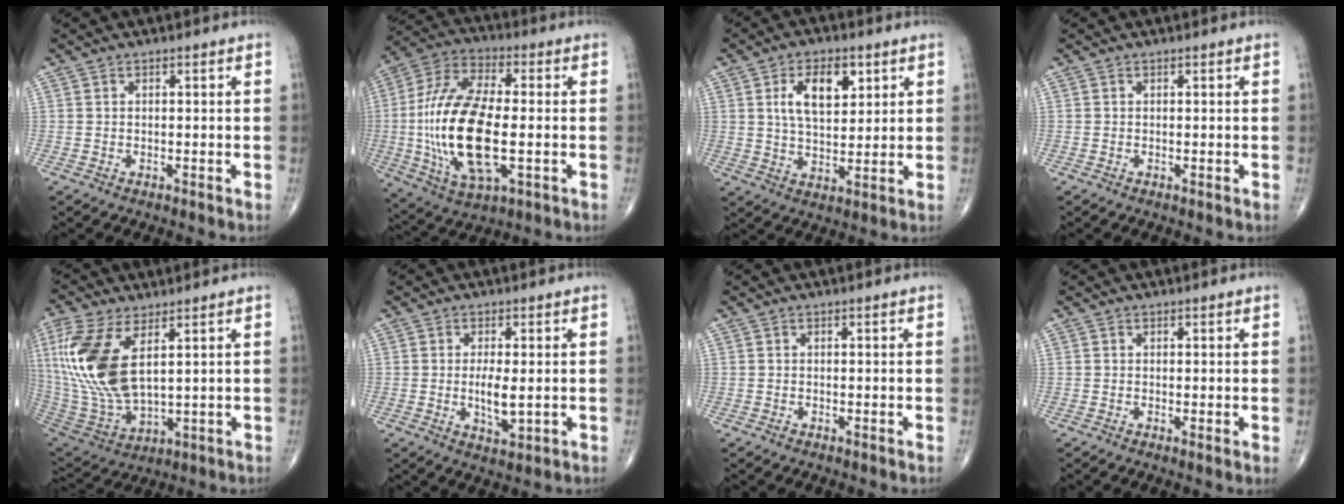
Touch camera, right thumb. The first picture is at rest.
{"total": 21.8, "force": [-2.2, 9.5, 19.5], "torque": [-0.405, 0.005, -0.035]}
{"total": 9.9, "force": [3.6, 5.4, 7.5], "torque": [-0.105, -0.013, 0.064]}
{"total": 0.0}
{"total": 18.6, "force": [5.5, 8.8, 15.4], "torque": [-0.347, -0.024, 0.117]}
{"total": 5.2, "force": [-0.2, 1.9, 4.9], "torque": [-0.089, -0.013, 0.000]}
{"total": 0.0}
{"total": 1.1, "force": [0.2, 0.2, 1.1], "torque": [-0.021, -0.005, 0.000]}